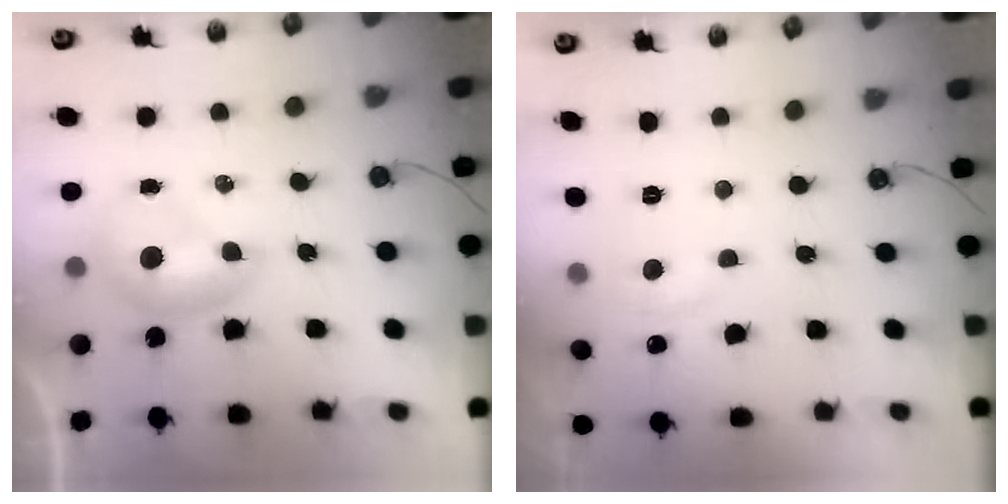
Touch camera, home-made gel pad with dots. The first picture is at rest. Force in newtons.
{"total": 1.5, "press": 1.4, "slide": 0.7}